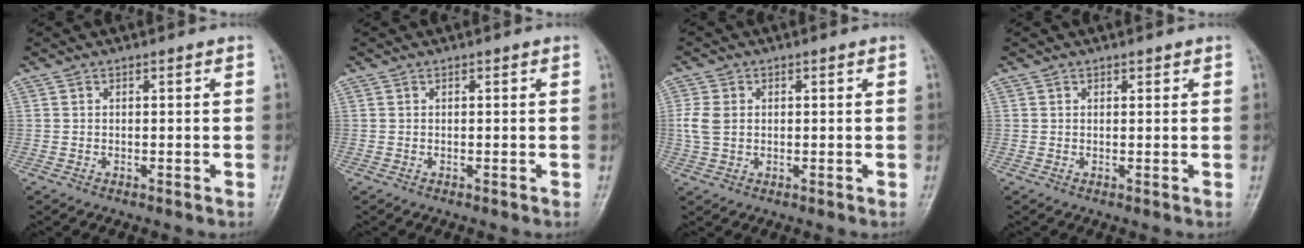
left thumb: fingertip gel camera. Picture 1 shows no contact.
{"total": 0.0}
{"total": 4.3, "force": [0.3, 3.3, 2.7], "torque": [-0.056, 0.008, 0.006]}
{"total": 0.8, "force": [0.6, 0.6, 0.2], "torque": [0.005, -0.003, 0.006]}